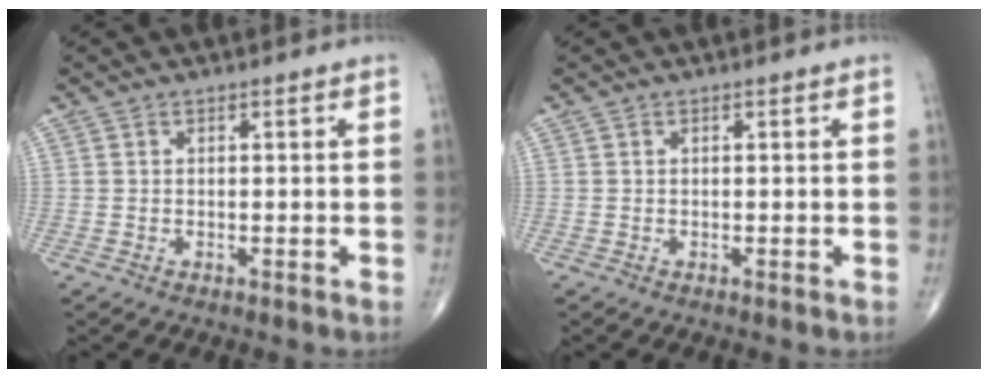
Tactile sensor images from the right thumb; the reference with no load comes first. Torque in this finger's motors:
{"motor_torque": [-0.17, -0.04, -0.10, -0.01, 0.00]}